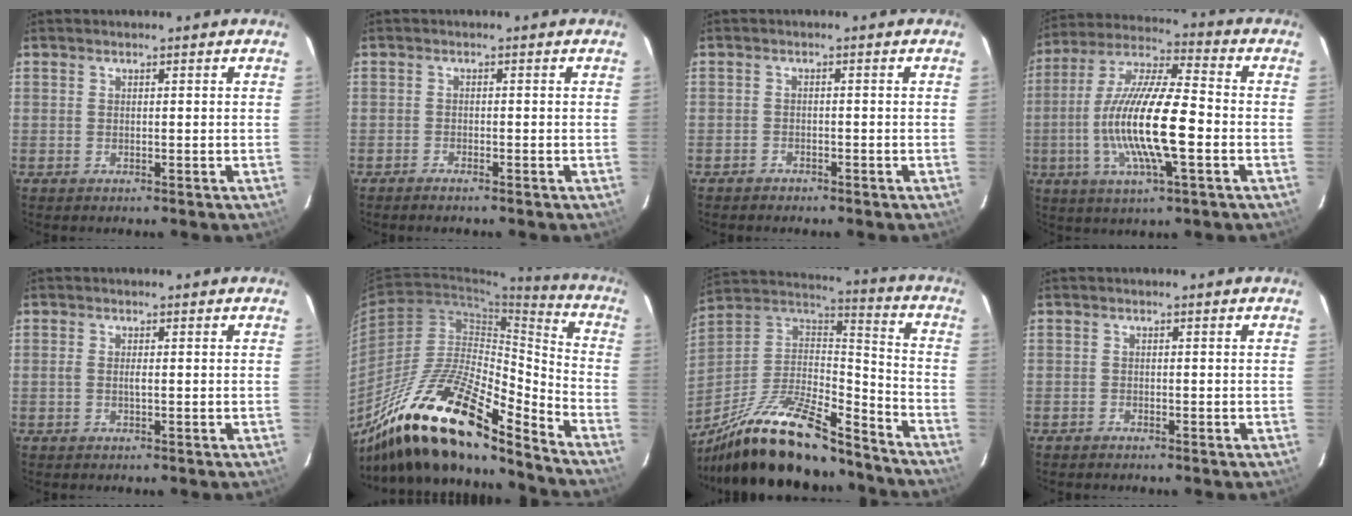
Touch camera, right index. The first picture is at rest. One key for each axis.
{"total": 1.3, "fx": -1.2, "fy": 0.1, "fz": 0.4, "tx": -0.019, "ty": -0.001, "tz": -0.027}
{"total": 1.9, "fx": -1.6, "fy": 1.0, "fz": 0.0, "tx": -0.010, "ty": 0.004, "tz": -0.028}
{"total": 17.2, "fx": -3.6, "fy": 3.3, "fz": 16.5, "tx": -0.322, "ty": -0.007, "tz": -0.071}
{"total": 1.1, "fx": -0.2, "fy": 0.2, "fz": 1.1, "tx": -0.023, "ty": 0.001, "tz": -0.005}
{"total": 24.4, "fx": -17.6, "fy": 6.2, "fz": 15.6, "tx": -0.282, "ty": -0.022, "tz": -0.315}
{"total": 27.4, "fx": -20.7, "fy": 8.4, "fz": 15.9, "tx": -0.300, "ty": -0.020, "tz": -0.335}
{"total": 0.8, "fx": -0.8, "fy": 0.3, "fz": -0.1, "tx": -0.004, "ty": 0.003, "tz": -0.015}